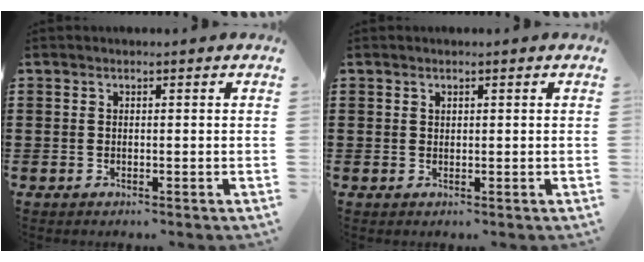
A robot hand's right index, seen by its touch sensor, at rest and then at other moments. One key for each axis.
{"total": 0.6, "fx": 0.4, "fy": 0.4, "fz": 0.1, "tx": -0.004, "ty": 0.002, "tz": 0.008}